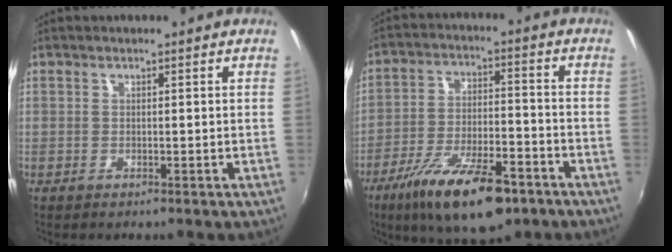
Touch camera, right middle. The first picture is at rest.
{"total": 16.9, "force": [-10.8, 5.5, 11.8], "torque": [-0.224, -0.030, -0.179]}